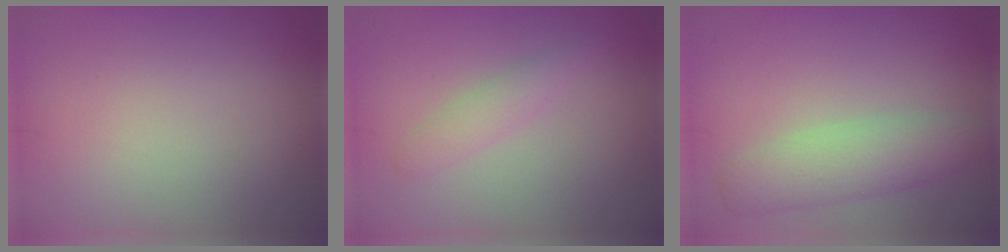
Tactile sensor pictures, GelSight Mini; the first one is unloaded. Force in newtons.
{"total": 1.7, "press": 1.7, "slide": 0.1}
{"total": 4.2, "press": 4.2, "slide": 0.1}